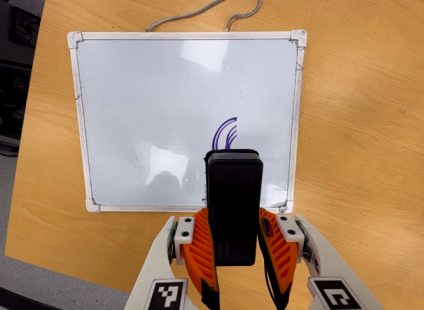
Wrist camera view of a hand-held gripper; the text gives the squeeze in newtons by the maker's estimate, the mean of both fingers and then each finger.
{"total": 6.6, "left": 5.4, "right": 7.9}